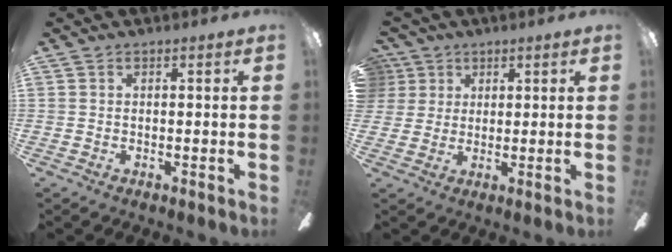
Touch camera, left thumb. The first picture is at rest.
{"total": 4.6, "force": [2.0, 4.1, 0.2], "torque": [-0.009, 0.004, 0.036]}